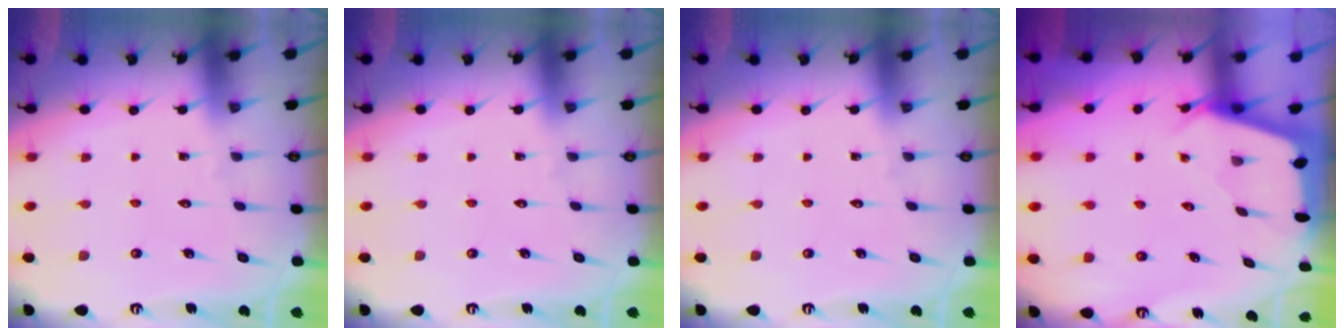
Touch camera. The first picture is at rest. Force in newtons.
{"total": 0.0}
{"total": 0.0}
{"total": 2.6, "press": 2.6, "slide": 0.3}